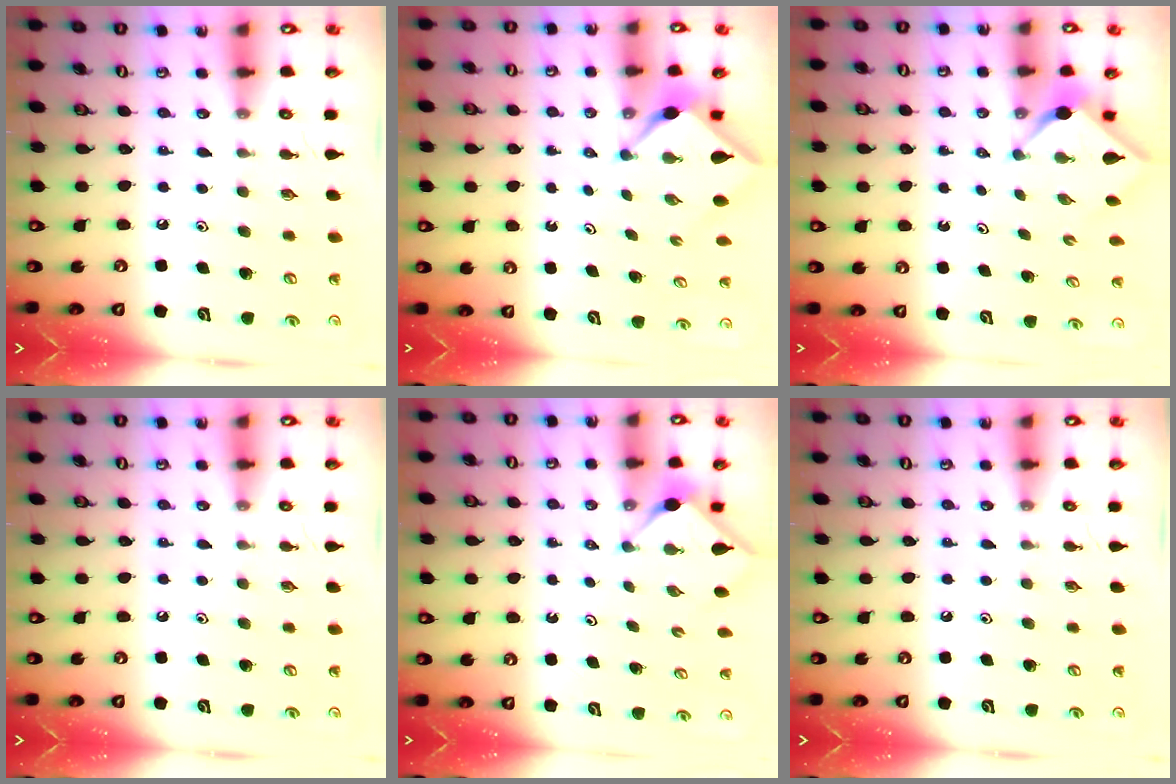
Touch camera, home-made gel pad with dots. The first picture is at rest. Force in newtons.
{"total": 2.2, "press": 2.2, "slide": 0.3}
{"total": 2.3, "press": 2.3, "slide": 0.2}
{"total": 0.0}
{"total": 3.0, "press": 3.0, "slide": 0.4}
{"total": 0.0}